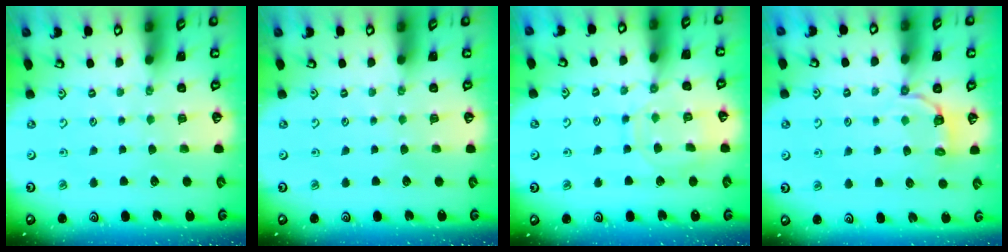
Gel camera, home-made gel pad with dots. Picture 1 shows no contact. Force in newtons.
{"total": 0.0}
{"total": 11.1, "press": 11.0, "slide": 0.7}
{"total": 3.8, "press": 2.5, "slide": 2.9}